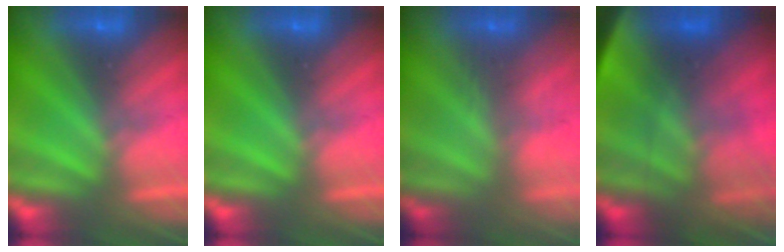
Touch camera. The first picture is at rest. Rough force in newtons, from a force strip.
{"total": 0.0}
{"total": 2.9}
{"total": 4.9}